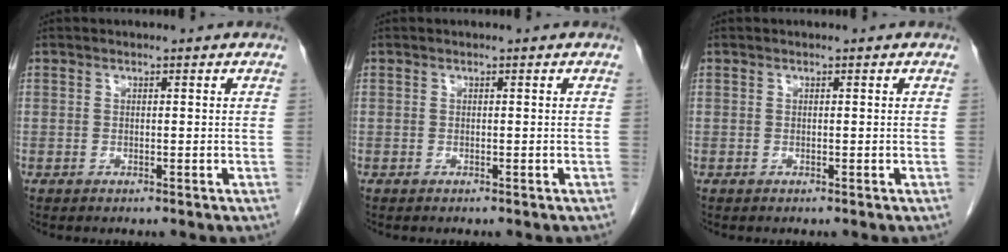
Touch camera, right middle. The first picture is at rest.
{"total": 0.6, "force": [-0.5, 0.1, 0.3], "torque": [-0.006, -0.001, -0.006]}
{"total": 0.0}